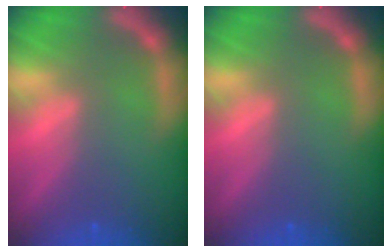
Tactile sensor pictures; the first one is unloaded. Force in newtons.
{"total": 0.0}